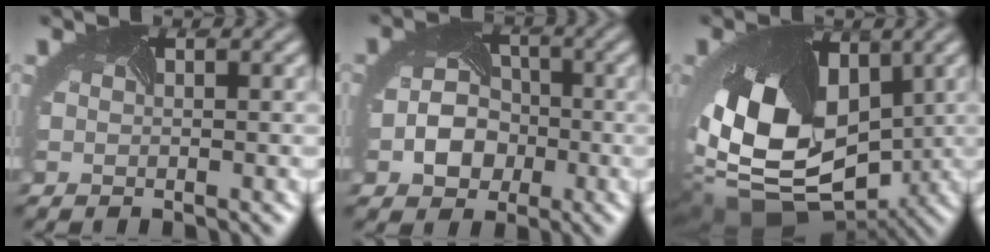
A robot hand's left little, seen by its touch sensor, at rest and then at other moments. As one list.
[{"total": 3.9, "force": [-1.2, 3.4, 1.5], "torque": [-0.039, -0.005, -0.022]}, {"total": 14.8, "force": [-1.7, 9.9, 10.8], "torque": [-0.230, -0.035, -0.016]}]